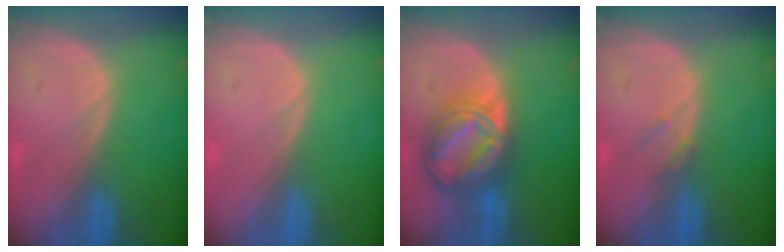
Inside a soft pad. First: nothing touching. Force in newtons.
{"total": 0.0}
{"total": 9.1, "press": 9.0, "slide": 0.6}
{"total": 1.2, "press": 1.2, "slide": 0.3}